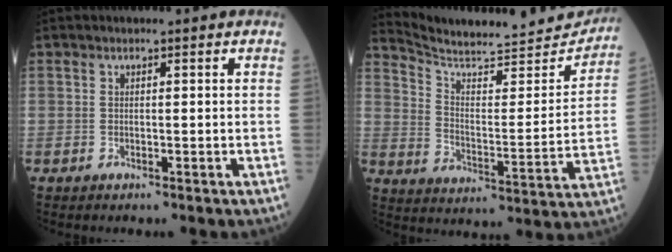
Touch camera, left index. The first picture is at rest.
{"total": 20.8, "force": [19.9, 3.1, 5.0], "torque": [-0.076, -0.051, 0.272]}